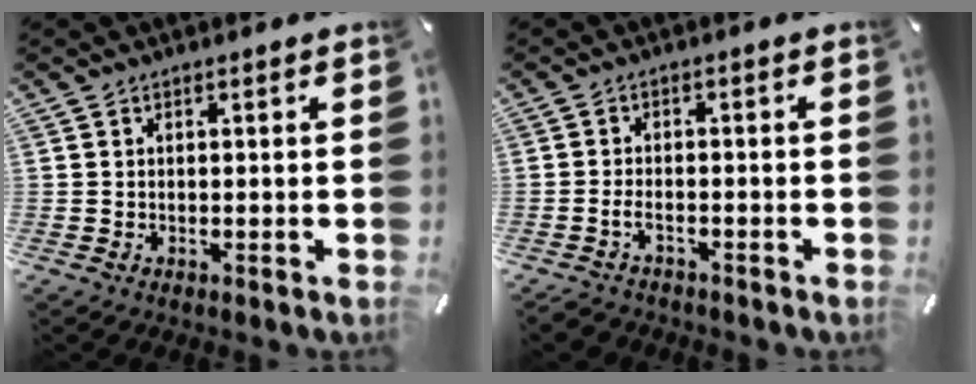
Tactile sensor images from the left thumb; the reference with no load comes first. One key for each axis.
{"total": 3.0, "fx": -2.0, "fy": 1.5, "fz": 1.7, "tx": -0.044, "ty": 0.007, "tz": -0.043}